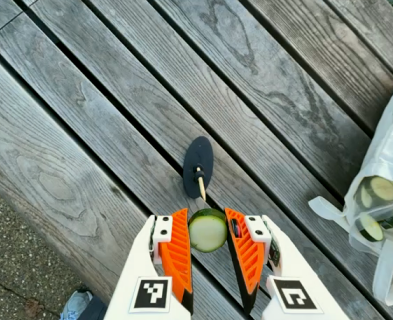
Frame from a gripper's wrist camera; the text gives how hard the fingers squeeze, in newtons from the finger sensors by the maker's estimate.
{"total": 9.0, "left": 10.1, "right": 8.0}